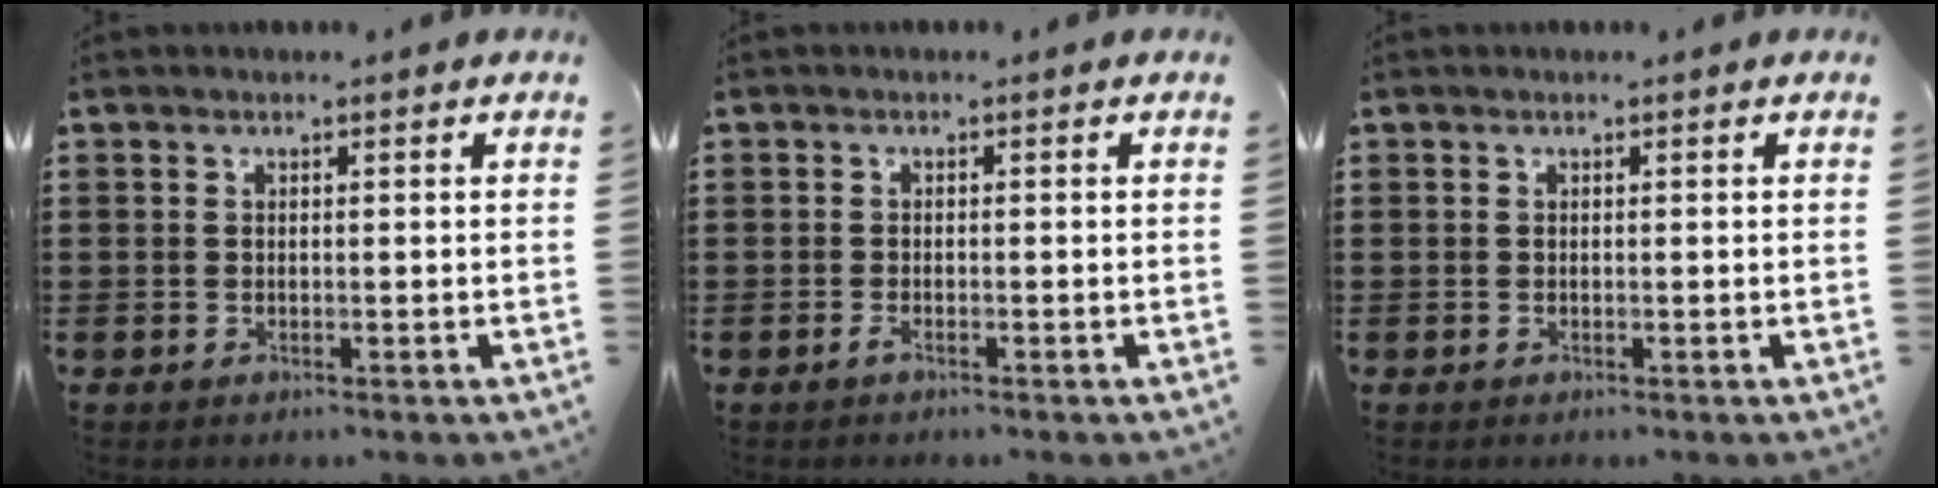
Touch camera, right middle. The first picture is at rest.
{"total": 0.9, "force": [-0.6, 0.2, 0.6], "torque": [-0.013, -0.003, -0.012]}
{"total": 0.0}